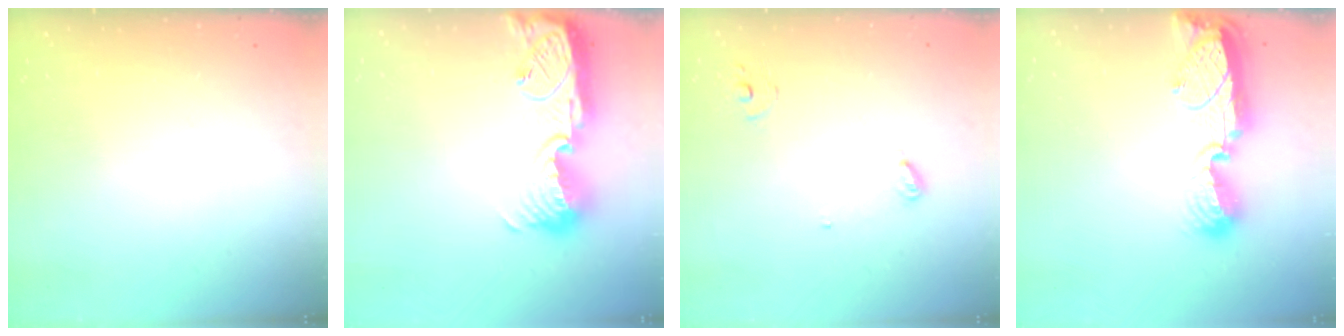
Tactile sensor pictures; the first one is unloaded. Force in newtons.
{"total": 14.9, "press": 14.9, "slide": 1.0}
{"total": 4.7, "press": 4.7, "slide": 0.5}
{"total": 12.4, "press": 12.3, "slide": 1.2}